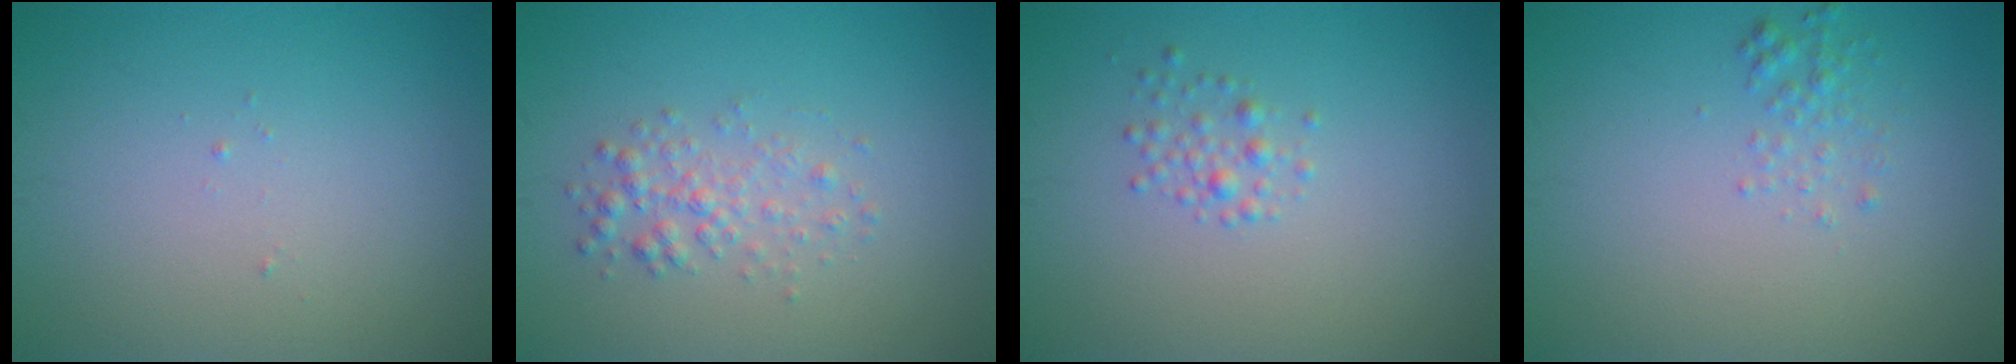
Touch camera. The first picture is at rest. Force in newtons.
{"total": 2.1, "press": 2.1, "slide": 0.0}
{"total": 1.3, "press": 1.3, "slide": 0.0}
{"total": 1.3, "press": 1.3, "slide": 0.1}